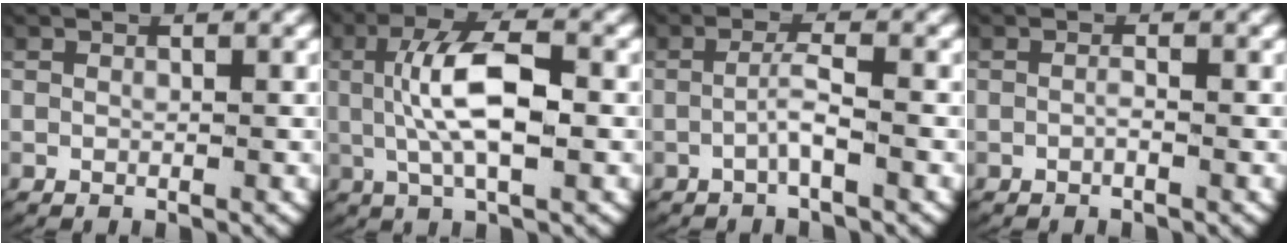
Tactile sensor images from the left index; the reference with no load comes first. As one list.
[{"total": 6.8, "force": [0.6, 2.3, 6.4], "torque": [-0.129, 0.007, 0.008]}, {"total": 2.2, "force": [-1.1, 0.1, 1.9], "torque": [-0.043, -0.003, -0.019]}, {"total": 0.8, "force": [-0.5, 0.1, 0.7], "torque": [-0.017, -0.002, -0.009]}]